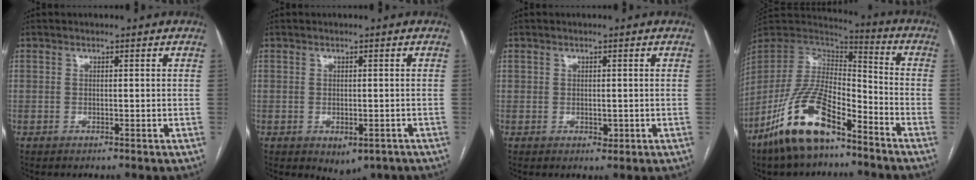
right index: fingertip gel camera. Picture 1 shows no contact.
{"total": 3.6, "force": [-2.0, 2.2, 2.1], "torque": [-0.016, -0.002, -0.016]}
{"total": 1.5, "force": [-0.2, 1.1, 1.0], "torque": [-0.012, -0.001, 0.001]}
{"total": 16.7, "force": [-10.7, 5.9, 11.3], "torque": [-0.226, 0.003, -0.201]}